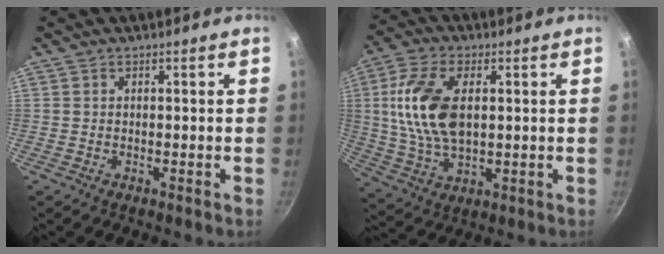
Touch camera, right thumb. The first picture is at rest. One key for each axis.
{"total": 14.5, "fx": 2.3, "fy": 8.1, "fz": 11.8, "tx": -0.224, "ty": -0.002, "tz": 0.045}